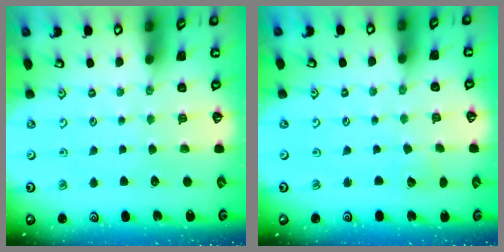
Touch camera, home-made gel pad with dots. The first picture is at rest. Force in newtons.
{"total": 3.1, "press": 3.1, "slide": 0.3}